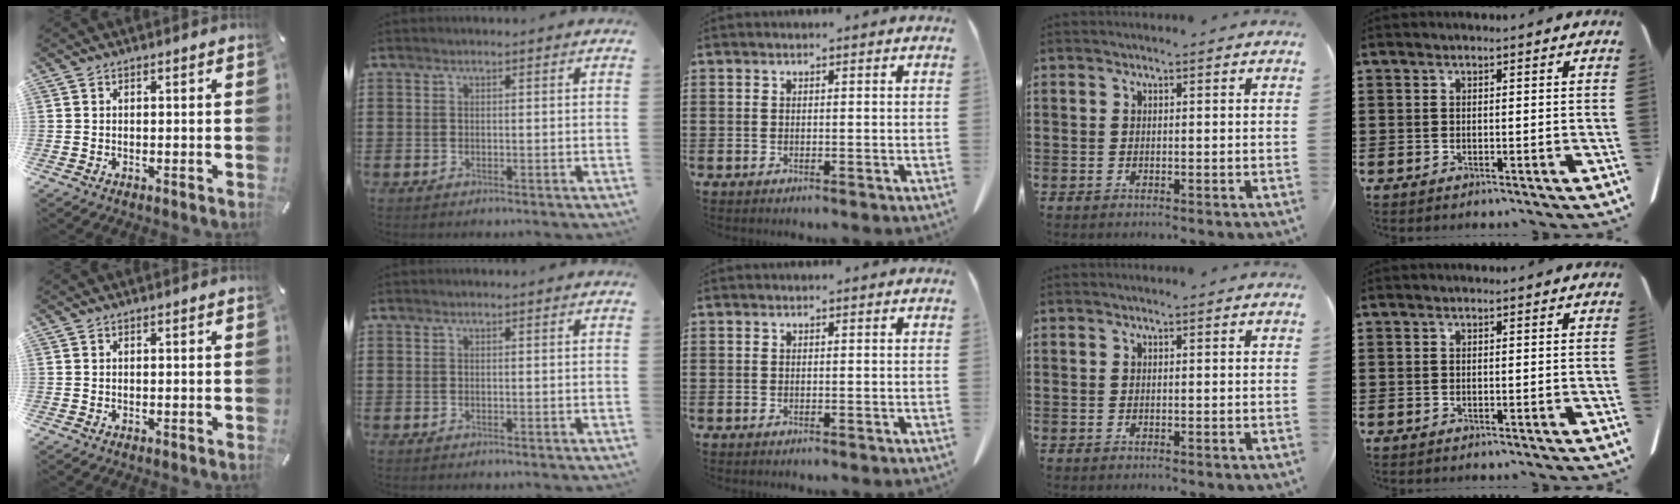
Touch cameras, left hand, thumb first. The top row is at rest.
{}